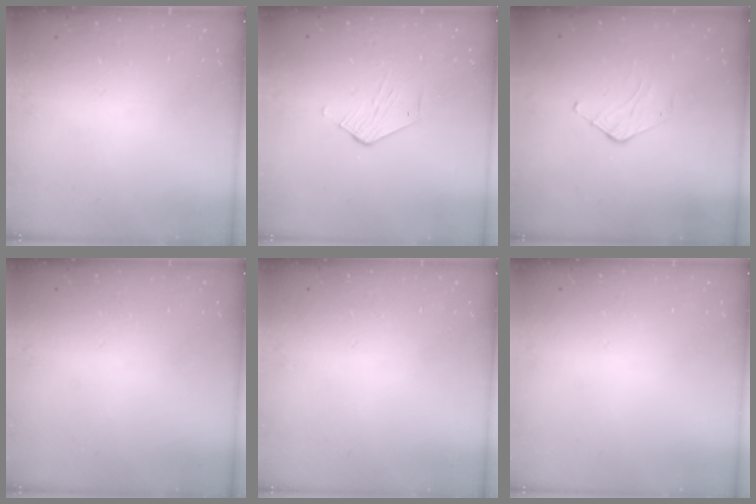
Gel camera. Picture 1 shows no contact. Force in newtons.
{"total": 2.8, "press": 2.8, "slide": 0.2}
{"total": 4.1, "press": 4.0, "slide": 0.4}
{"total": 0.0}
{"total": 0.0}
{"total": 0.0}